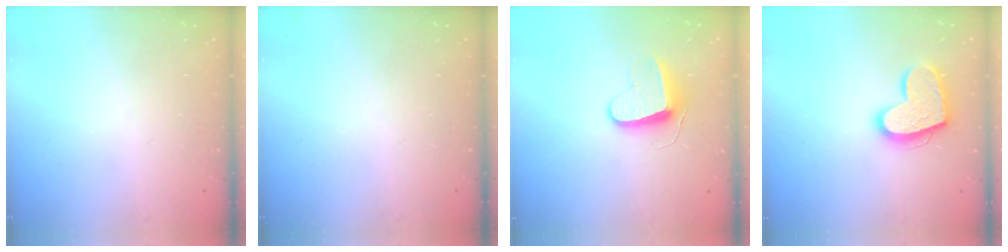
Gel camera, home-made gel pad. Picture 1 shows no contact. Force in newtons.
{"total": 0.0}
{"total": 8.5, "press": 8.5, "slide": 0.3}
{"total": 16.9, "press": 16.9, "slide": 1.3}